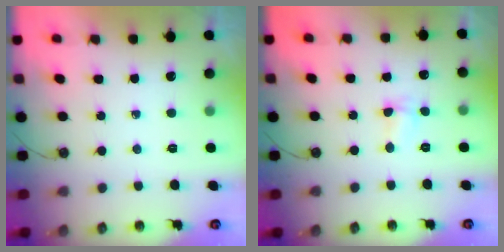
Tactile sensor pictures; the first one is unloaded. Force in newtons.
{"total": 3.1, "press": 2.9, "slide": 1.0}